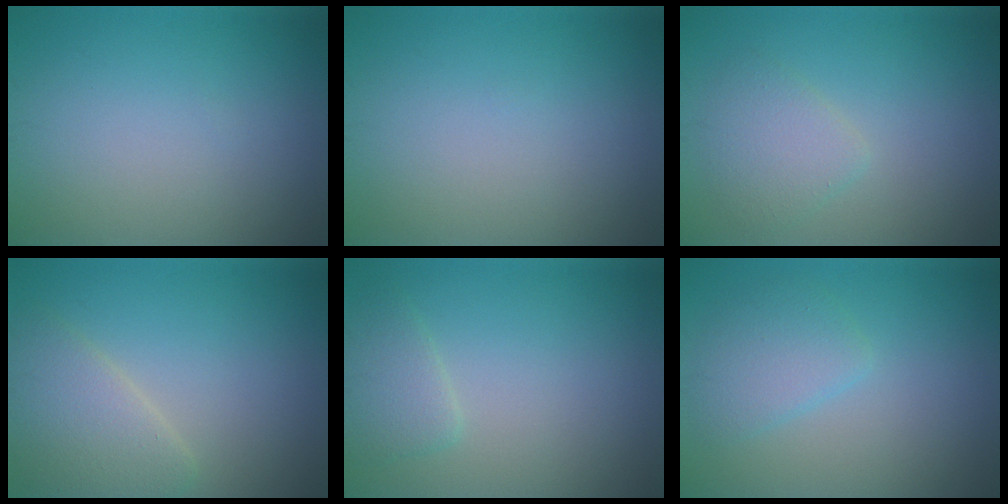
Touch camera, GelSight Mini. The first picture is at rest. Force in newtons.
{"total": 0.0}
{"total": 2.5, "press": 2.5, "slide": 0.2}
{"total": 4.0, "press": 4.0, "slide": 0.4}
{"total": 2.2, "press": 2.2, "slide": 0.1}
{"total": 2.7, "press": 2.7, "slide": 0.2}